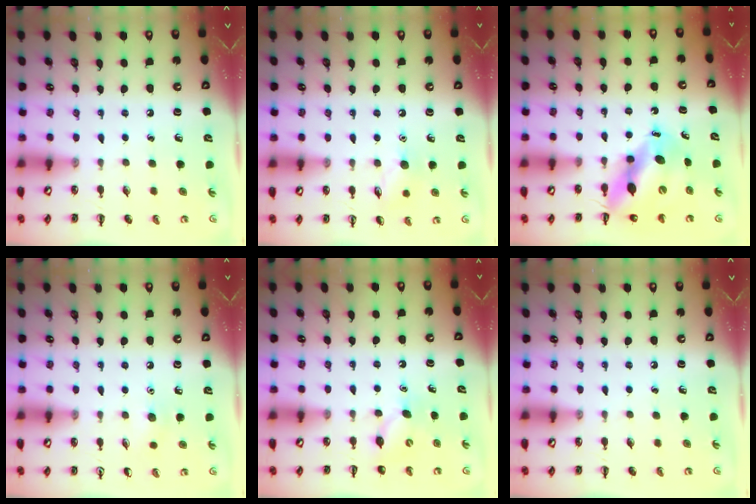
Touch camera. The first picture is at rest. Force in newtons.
{"total": 7.0, "press": 6.8, "slide": 1.4}
{"total": 11.0, "press": 10.5, "slide": 3.2}
{"total": 4.8, "press": 4.7, "slide": 1.2}
{"total": 6.8, "press": 6.6, "slide": 1.6}
{"total": 0.0}